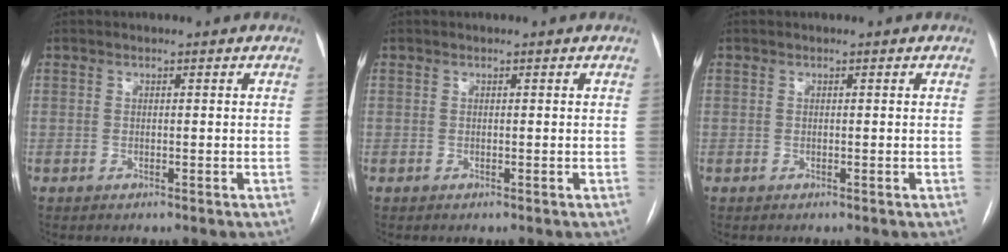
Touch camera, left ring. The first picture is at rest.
{"total": 0.0}
{"total": 0.0}